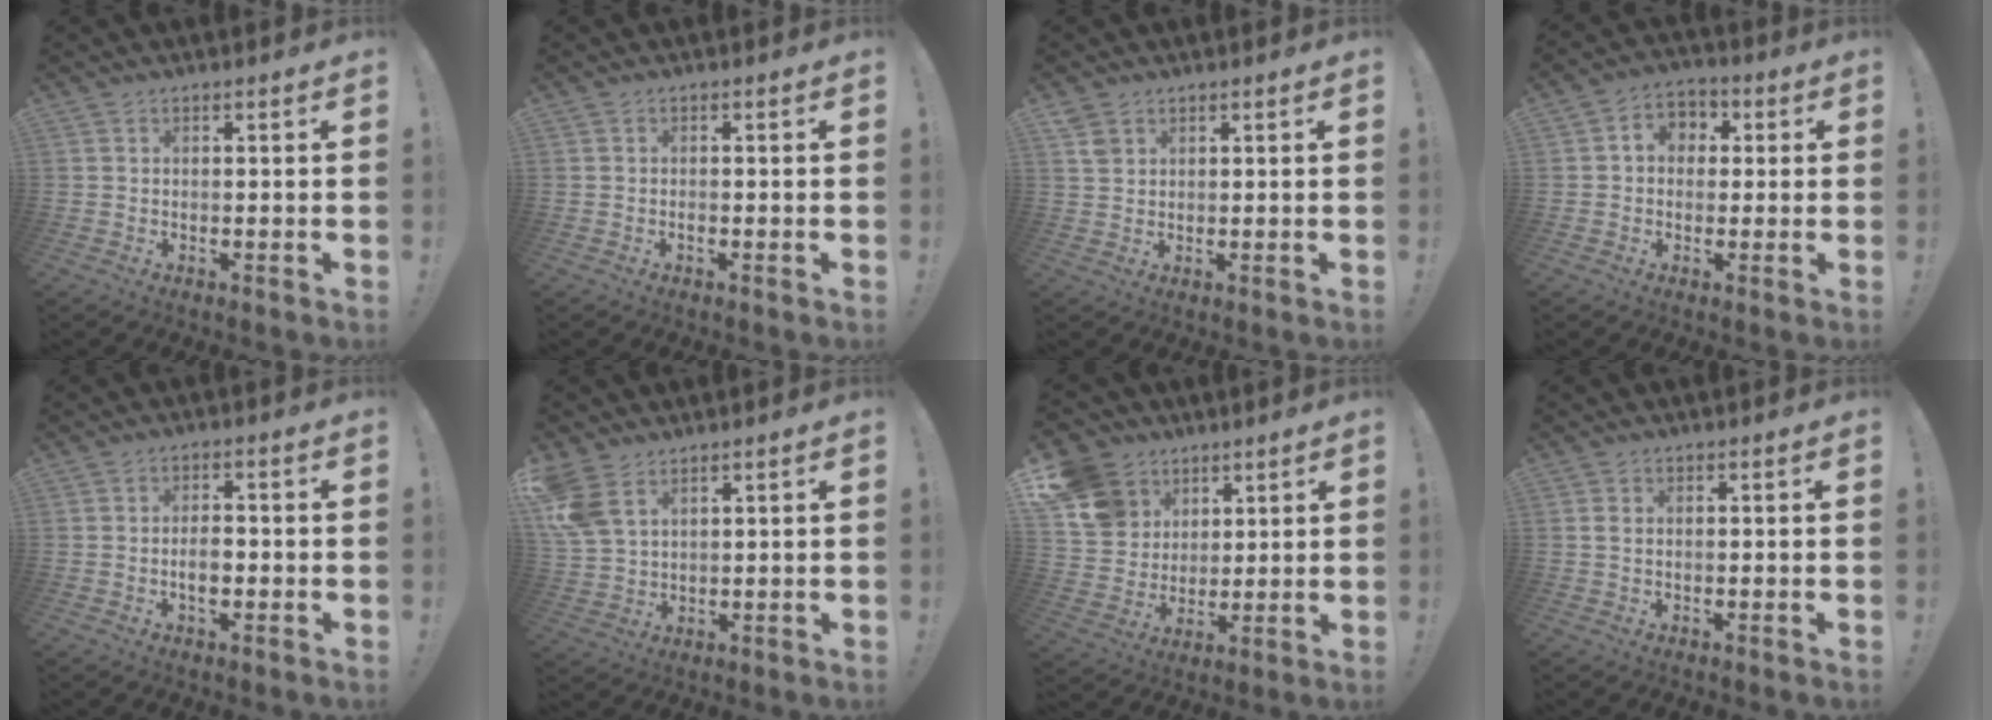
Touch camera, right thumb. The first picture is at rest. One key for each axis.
{"total": 0.7, "fx": -0.6, "fy": 0.1, "fz": 0.3, "tx": -0.007, "ty": -0.003, "tz": -0.011}
{"total": 2.7, "fx": 1.7, "fy": 1.9, "fz": 1.0, "tx": -0.013, "ty": -0.004, "tz": 0.031}
{"total": 6.3, "fx": 0.5, "fy": 5.5, "fz": 3.0, "tx": -0.037, "ty": 0.006, "tz": 0.011}
{"total": 4.5, "fx": -1.3, "fy": 2.4, "fz": 3.6, "tx": -0.051, "ty": 0.002, "tz": -0.028}
{"total": 8.5, "fx": 4.7, "fy": 5.2, "fz": 4.8, "tx": -0.102, "ty": -0.014, "tz": 0.096}
{"total": 14.3, "fx": 6.9, "fy": 11.6, "fz": 4.9, "tx": -0.084, "ty": -0.030, "tz": 0.146}
{"total": 1.0, "fx": 0.1, "fy": 0.7, "fz": 0.7, "tx": -0.015, "ty": 0.005, "tz": 0.001}